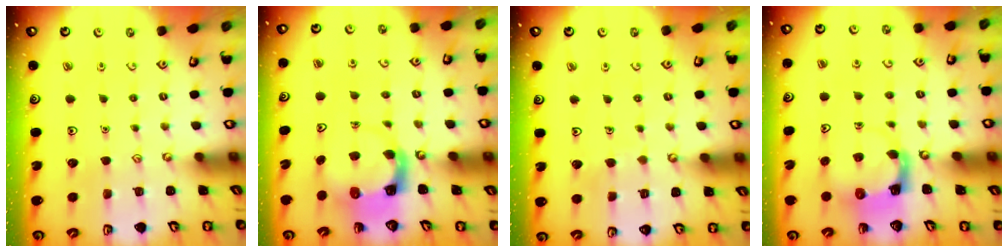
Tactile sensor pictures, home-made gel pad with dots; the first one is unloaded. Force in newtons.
{"total": 3.7, "press": 3.7, "slide": 0.6}
{"total": 1.8, "press": 1.8, "slide": 0.0}
{"total": 3.9, "press": 3.8, "slide": 0.7}